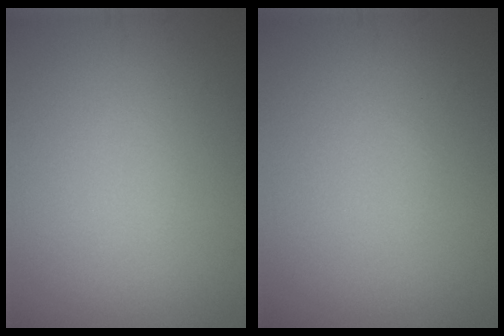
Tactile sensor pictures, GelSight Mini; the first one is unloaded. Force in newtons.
{"total": 0.0}